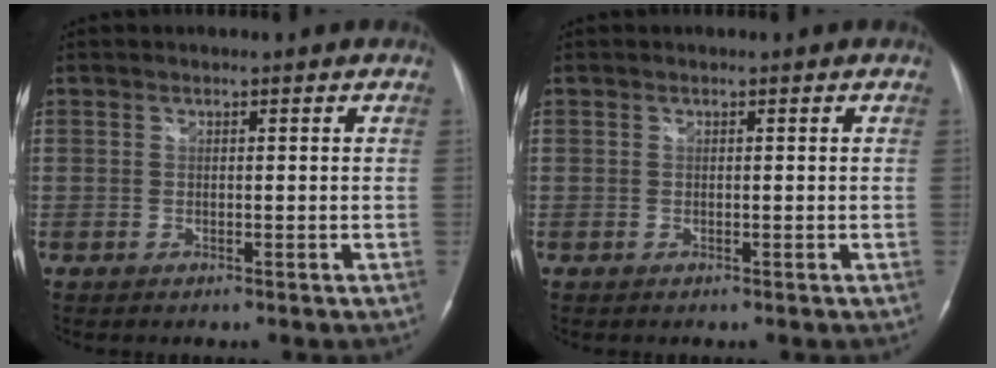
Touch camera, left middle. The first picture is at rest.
{"total": 0.0}